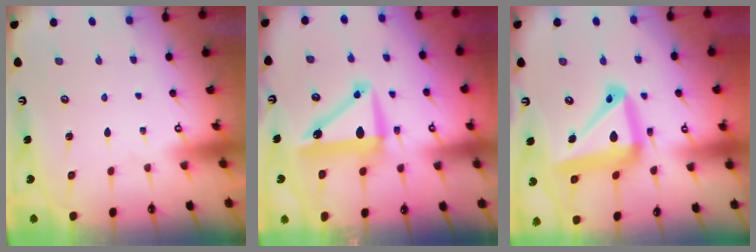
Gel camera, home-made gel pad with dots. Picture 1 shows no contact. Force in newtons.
{"total": 10.1, "press": 9.9, "slide": 2.0}
{"total": 19.2, "press": 19.1, "slide": 2.0}